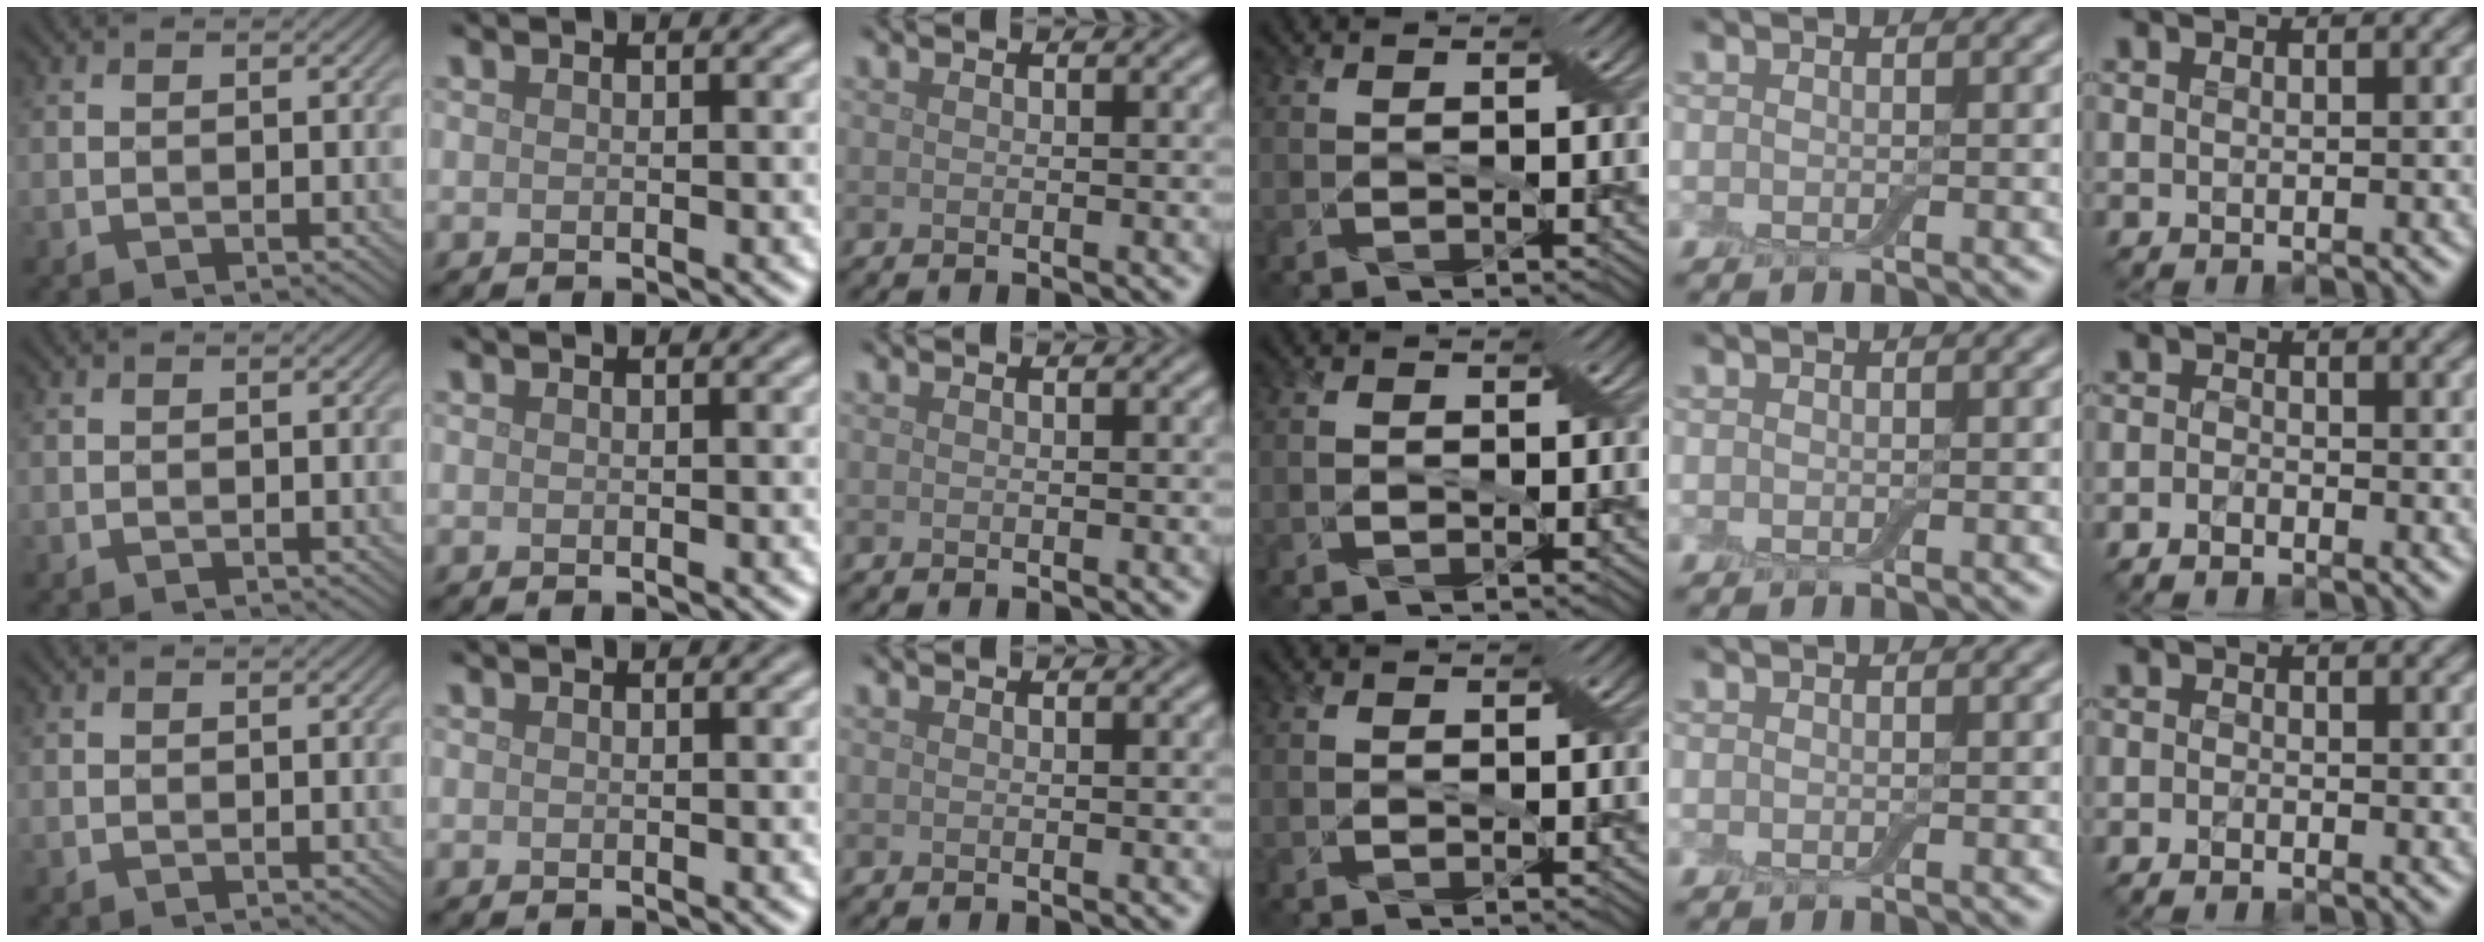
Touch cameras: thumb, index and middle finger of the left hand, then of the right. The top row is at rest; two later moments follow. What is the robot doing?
{"motion": "cut", "object": "cling film"}